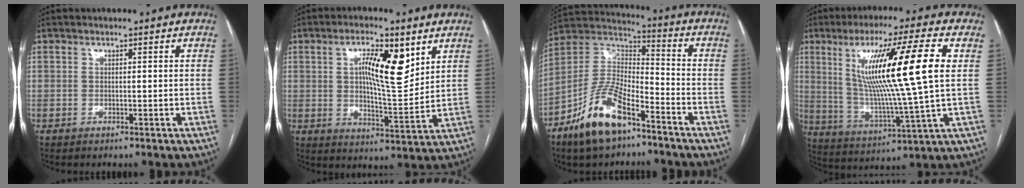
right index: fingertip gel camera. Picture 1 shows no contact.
{"total": 10.2, "force": [4.0, 2.6, 9.0], "torque": [-0.149, 0.002, 0.069]}
{"total": 13.9, "force": [-9.0, 4.9, 9.4], "torque": [-0.192, 0.010, -0.169]}
{"total": 18.4, "force": [4.4, -0.7, 17.9], "torque": [-0.317, -0.004, 0.069]}